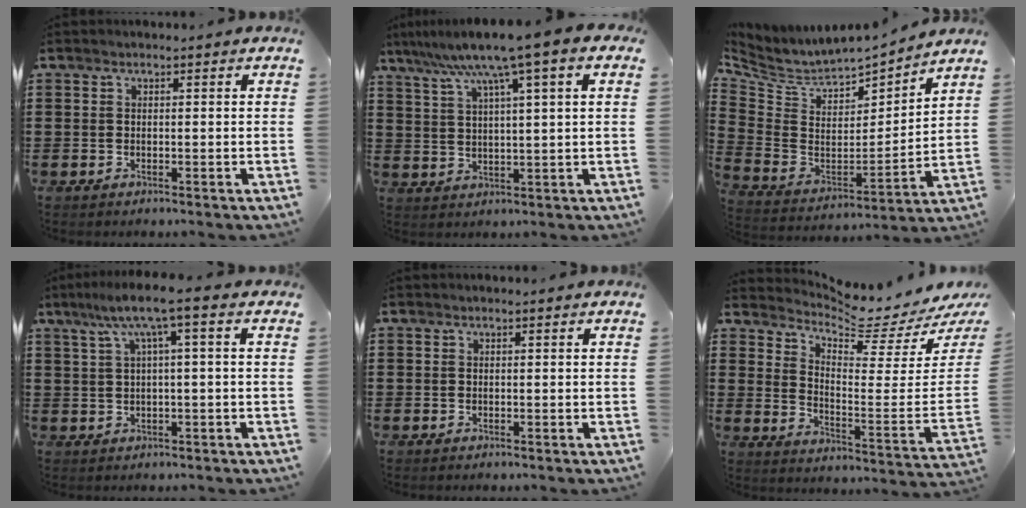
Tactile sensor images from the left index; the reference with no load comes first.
{"total": 8.1, "force": [5.1, 0.2, 6.3], "torque": [-0.139, -0.019, 0.083]}
{"total": 5.7, "force": [4.9, 2.3, 1.8], "torque": [-0.066, -0.043, 0.083]}
{"total": 6.5, "force": [1.6, 0.4, 6.3], "torque": [-0.124, 0.005, 0.022]}
{"total": 0.0}
{"total": 5.7, "force": [5.4, 0.0, 1.8], "torque": [-0.049, -0.063, 0.083]}